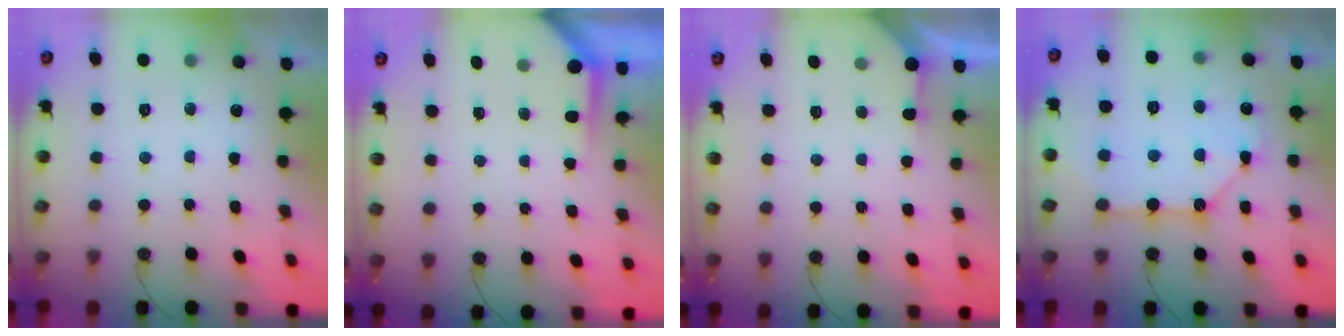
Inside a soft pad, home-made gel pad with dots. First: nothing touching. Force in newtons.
{"total": 3.6, "press": 3.6, "slide": 0.3}
{"total": 2.7, "press": 2.7, "slide": 0.4}
{"total": 12.9, "press": 12.9, "slide": 1.3}